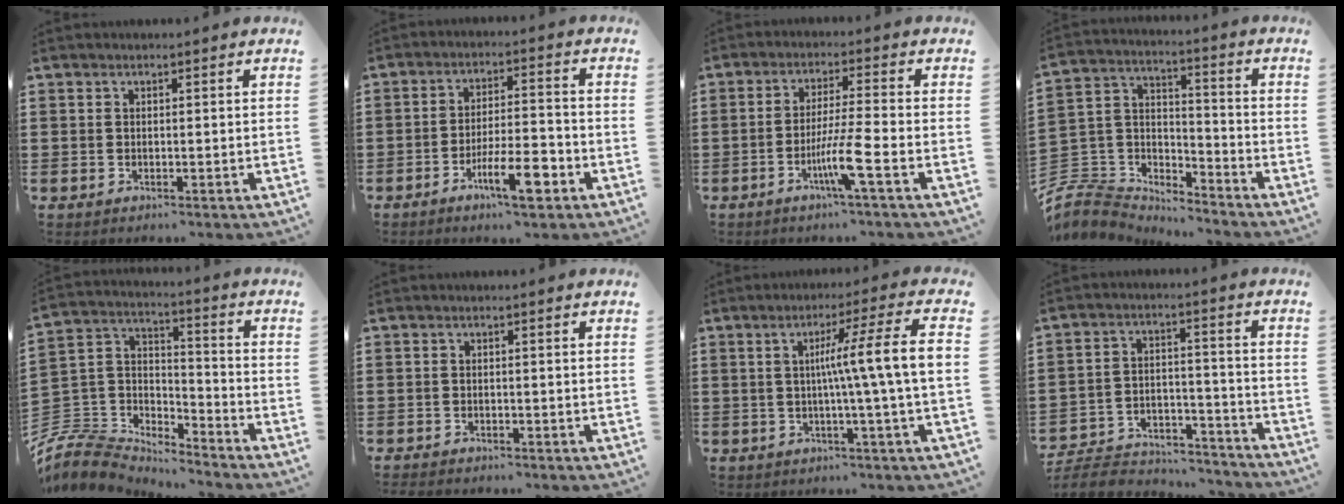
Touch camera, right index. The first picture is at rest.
{"total": 8.9, "force": [-4.5, 2.5, 7.3], "torque": [-0.132, 0.004, -0.080]}
{"total": 6.9, "force": [-3.2, -0.4, 6.1], "torque": [-0.121, -0.017, -0.061]}
{"total": 5.9, "force": [-5.2, 2.8, 0.6], "torque": [-0.047, -0.007, -0.111]}
{"total": 6.5, "force": [-5.8, 2.9, 0.8], "torque": [-0.056, -0.014, -0.122]}
{"total": 1.1, "force": [-1.1, 0.2, 0.0], "torque": [-0.003, 0.002, -0.023]}
{"total": 9.1, "force": [0.2, -0.9, 9.1], "torque": [-0.158, -0.007, -0.009]}
{"total": 7.2, "force": [-6.8, 1.6, 1.8], "torque": [-0.035, 0.017, -0.133]}